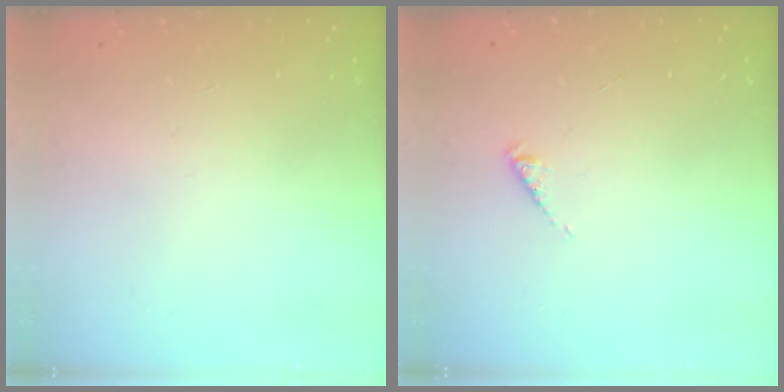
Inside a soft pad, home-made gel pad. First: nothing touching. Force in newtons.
{"total": 1.6, "press": 1.6, "slide": 0.3}